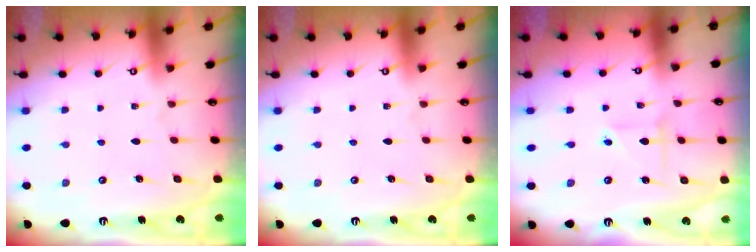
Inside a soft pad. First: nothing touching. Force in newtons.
{"total": 0.0}
{"total": 2.5, "press": 2.5, "slide": 0.1}